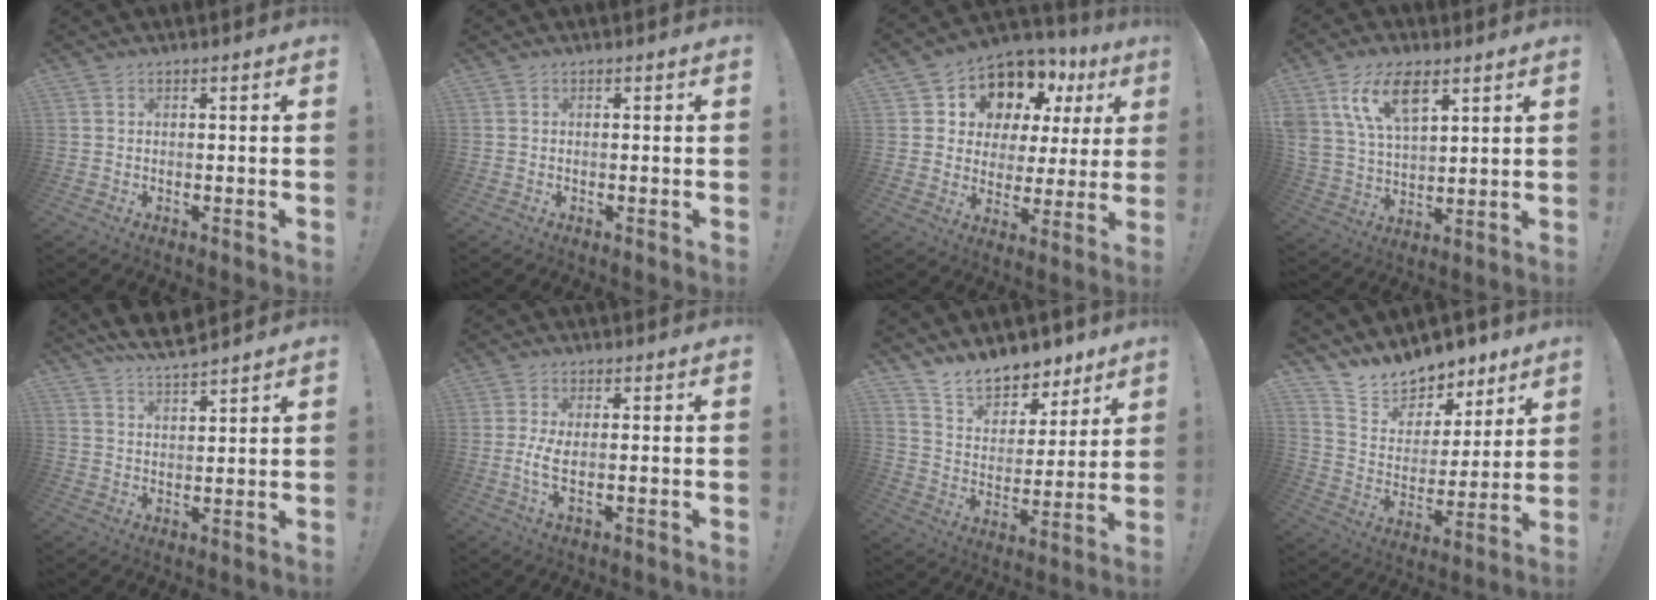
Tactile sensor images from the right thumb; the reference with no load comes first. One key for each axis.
{"total": 0.0}
{"total": 11.3, "fx": 7.8, "fy": 7.3, "fz": 3.4, "tx": -0.056, "ty": -0.074, "tz": 0.155}
{"total": 14.3, "fx": 7.7, "fy": 7.7, "fz": 9.2, "tx": -0.176, "ty": -0.024, "tz": 0.143}
{"total": 7.4, "fx": 6.7, "fy": 1.4, "fz": 2.8, "tx": -0.057, "ty": -0.041, "tz": 0.124}
{"total": 5.1, "fx": -0.5, "fy": 1.4, "fz": 4.9, "tx": -0.103, "ty": -0.016, "tz": -0.011}
{"total": 12.5, "fx": 11.2, "fy": 4.9, "fz": 2.6, "tx": -0.054, "ty": -0.089, "tz": 0.208}
{"total": 13.2, "fx": 11.8, "fy": 5.6, "fz": 1.8, "tx": -0.045, "ty": -0.096, "tz": 0.217}